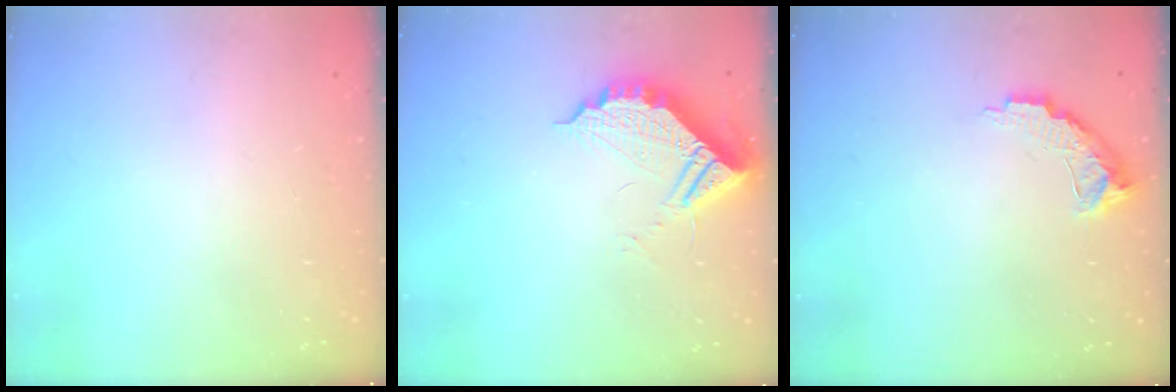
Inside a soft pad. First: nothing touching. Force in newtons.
{"total": 10.8, "press": 10.7, "slide": 1.0}
{"total": 8.6, "press": 8.6, "slide": 0.4}